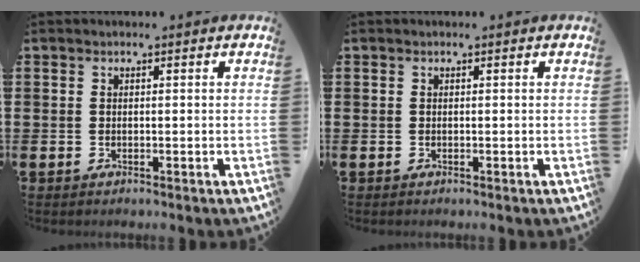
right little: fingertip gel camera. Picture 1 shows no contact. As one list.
[{"total": 0.0}]